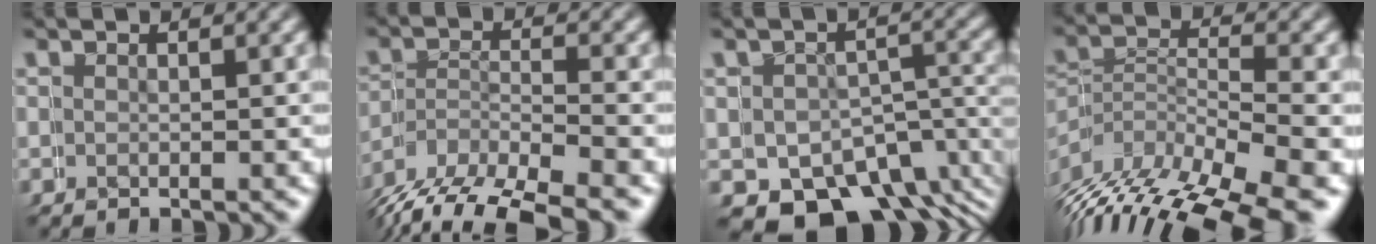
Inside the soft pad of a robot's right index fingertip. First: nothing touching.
{"total": 8.7, "force": [-5.6, 5.2, 4.2], "torque": [-0.079, -0.030, -0.077]}
{"total": 8.6, "force": [-3.4, 6.9, 3.8], "torque": [-0.063, -0.044, -0.040]}
{"total": 6.7, "force": [-3.0, 4.6, 3.8], "torque": [-0.081, -0.023, -0.035]}